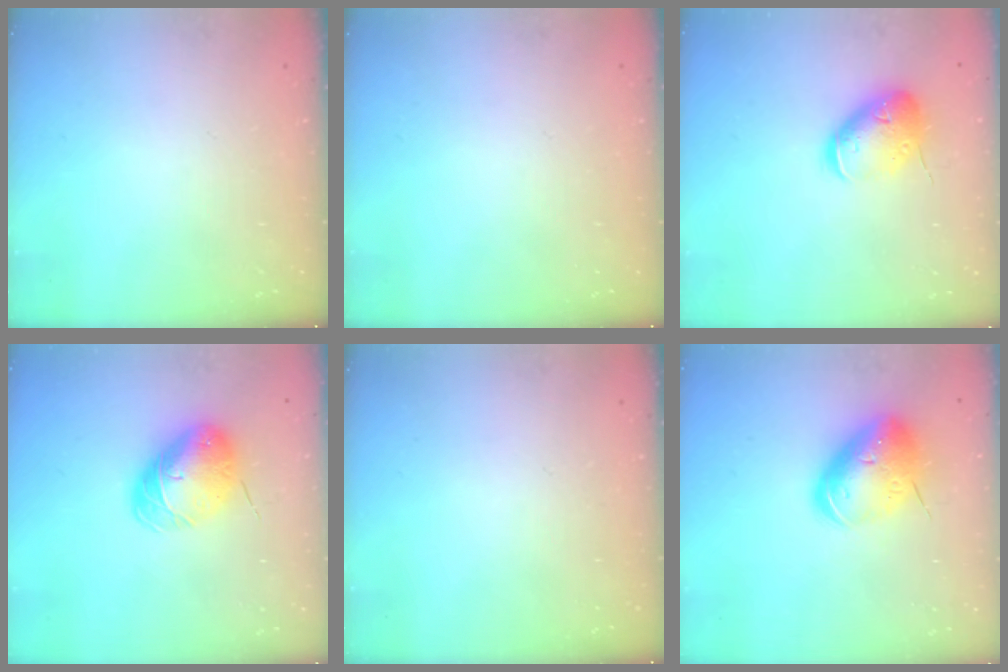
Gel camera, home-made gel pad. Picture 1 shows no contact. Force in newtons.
{"total": 0.0}
{"total": 13.2, "press": 13.1, "slide": 1.8}
{"total": 9.2, "press": 9.0, "slide": 2.1}
{"total": 0.0}
{"total": 16.4, "press": 16.2, "slide": 2.8}